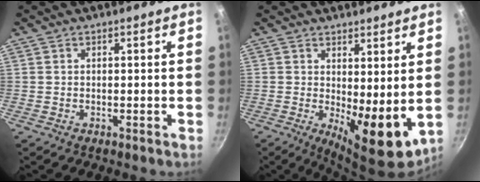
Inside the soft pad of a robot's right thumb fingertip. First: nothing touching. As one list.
[{"total": 9.5, "force": [0.9, 3.6, 8.8], "torque": [-0.110, -0.024, 0.023]}]